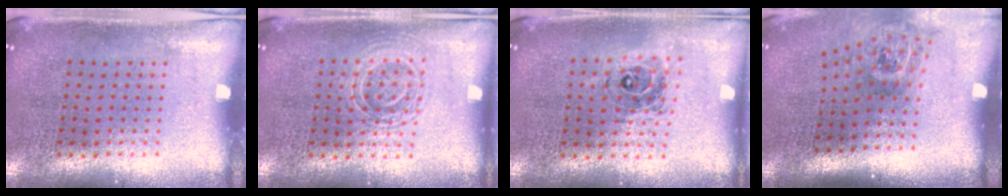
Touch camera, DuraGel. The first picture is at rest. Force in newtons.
{"total": 1.3, "press": 1.2, "slide": 0.4}
{"total": 0.8, "press": 0.8, "slide": 0.2}
{"total": 1.9, "press": 1.3, "slide": 1.4}